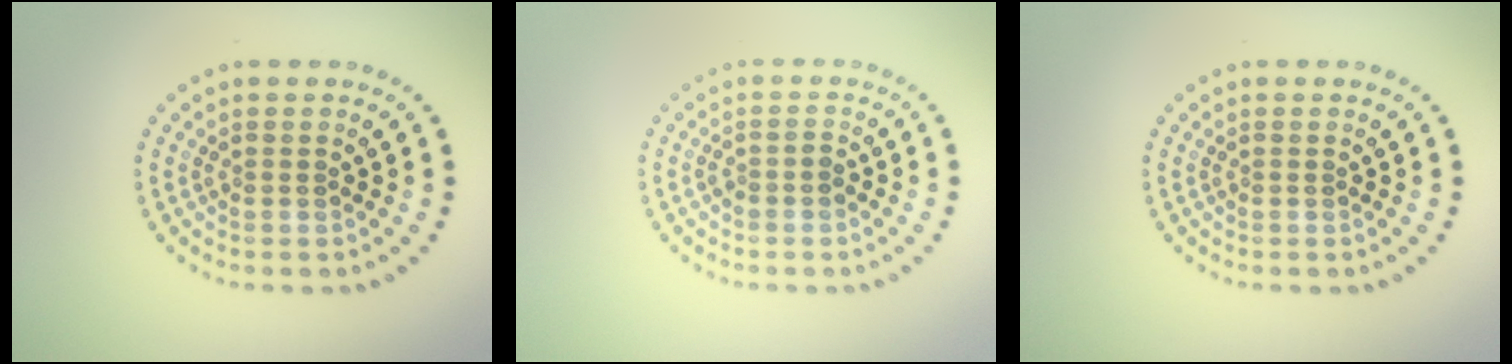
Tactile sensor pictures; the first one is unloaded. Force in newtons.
{"total": 1.0, "press": 0.9, "slide": 0.5}
{"total": 0.0}